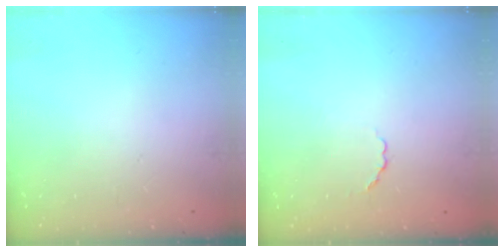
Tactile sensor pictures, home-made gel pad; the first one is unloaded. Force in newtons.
{"total": 2.4, "press": 2.2, "slide": 1.0}